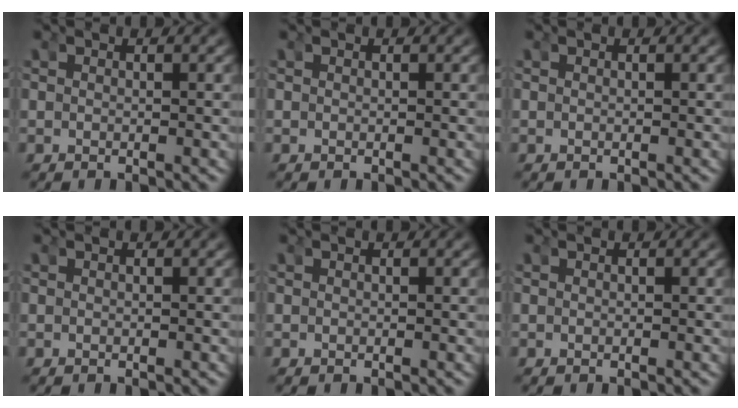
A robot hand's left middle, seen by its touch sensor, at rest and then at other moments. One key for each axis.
{"total": 0.0}
{"total": 0.0}
{"total": 0.0}
{"total": 0.0}
{"total": 0.0}